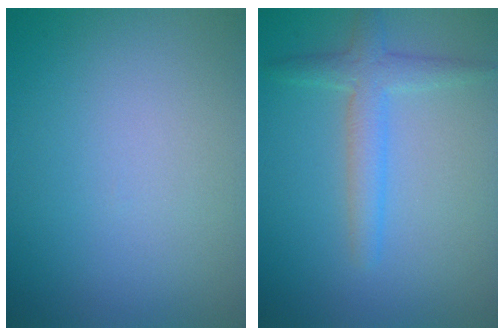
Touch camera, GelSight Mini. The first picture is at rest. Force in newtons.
{"total": 2.8, "press": 2.8, "slide": 0.2}